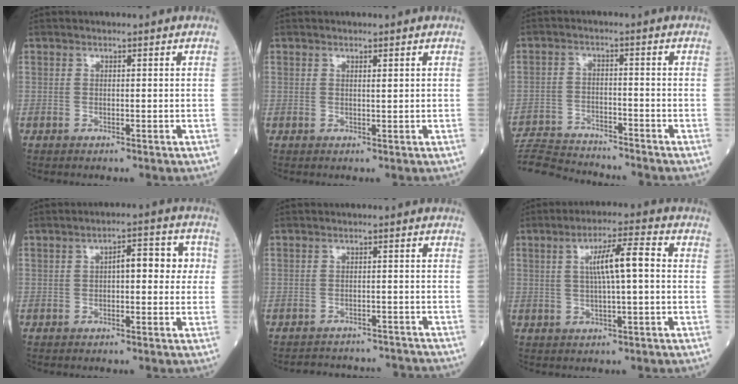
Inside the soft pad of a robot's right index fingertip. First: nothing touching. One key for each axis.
{"total": 0.7, "fx": 0.4, "fy": 0.0, "fz": 0.6, "tx": -0.011, "ty": -0.003, "tz": 0.006}
{"total": 10.9, "fx": -10.7, "fy": 0.2, "fz": 2.0, "tx": -0.034, "ty": 0.001, "tz": -0.183}
{"total": 6.1, "fx": 0.6, "fy": 2.4, "fz": 5.5, "tx": -0.072, "ty": 0.030, "tz": 0.006}
{"total": 10.0, "fx": -9.7, "fy": 2.2, "fz": 1.0, "tx": -0.014, "ty": 0.016, "tz": -0.113}
{"total": 7.2, "fx": 0.9, "fy": 0.6, "fz": 7.1, "tx": -0.121, "ty": 0.014, "tz": 0.014}